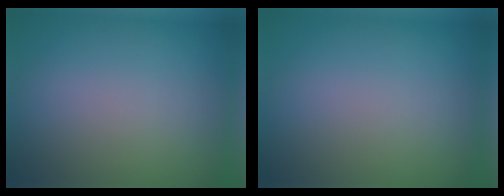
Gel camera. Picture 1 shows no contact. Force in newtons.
{"total": 0.0}